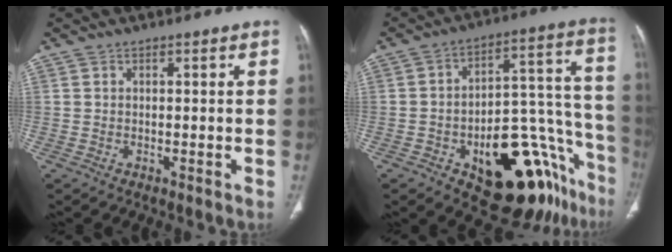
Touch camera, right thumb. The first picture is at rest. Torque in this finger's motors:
{"motor_torque": [4.00, 1.00, 1.13, -1.56, 0.11]}